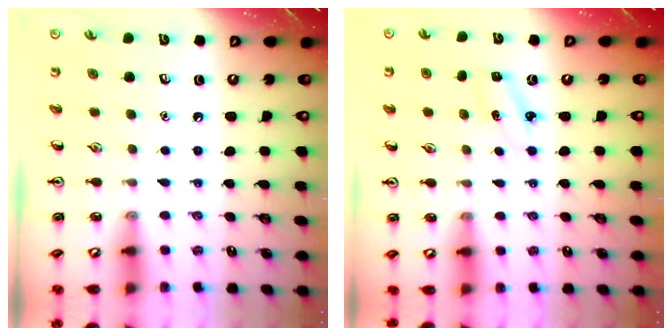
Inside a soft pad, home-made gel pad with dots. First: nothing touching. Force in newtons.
{"total": 2.9, "press": 2.7, "slide": 0.9}